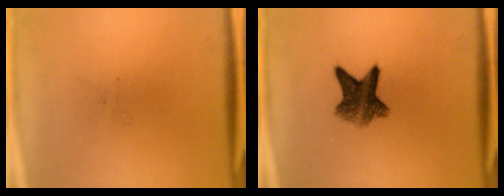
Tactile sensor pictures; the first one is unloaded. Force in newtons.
{"total": 7.4}